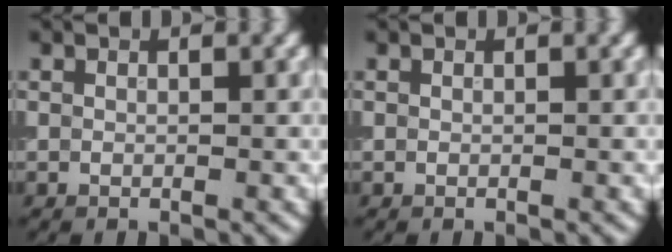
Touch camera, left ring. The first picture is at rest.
{"total": 0.0}